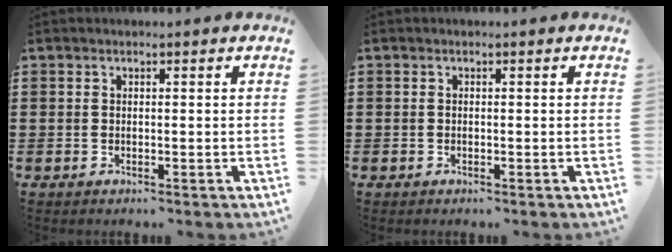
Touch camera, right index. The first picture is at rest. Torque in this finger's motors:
{"motor_torque": [1.04, 1.10, -0.03, -0.01]}